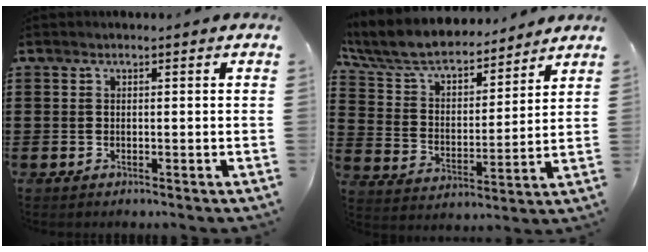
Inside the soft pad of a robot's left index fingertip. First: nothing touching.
{"total": 7.1, "force": [6.4, 1.8, 2.6], "torque": [-0.079, -0.040, 0.108]}